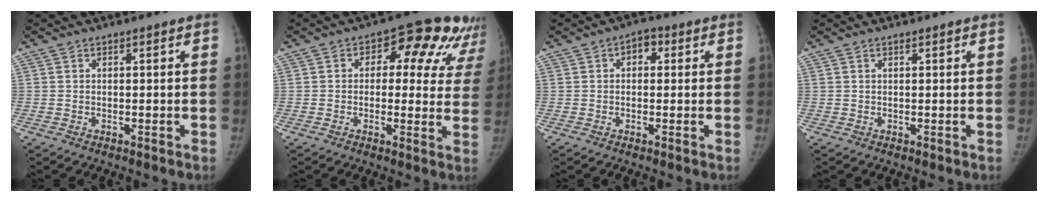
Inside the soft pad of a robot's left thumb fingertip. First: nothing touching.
{"total": 14.7, "force": [6.7, 8.6, 9.8], "torque": [-0.067, 0.002, 0.067]}
{"total": 3.3, "force": [0.8, 2.3, 2.2], "torque": [-0.011, 0.009, 0.003]}
{"total": 0.0}